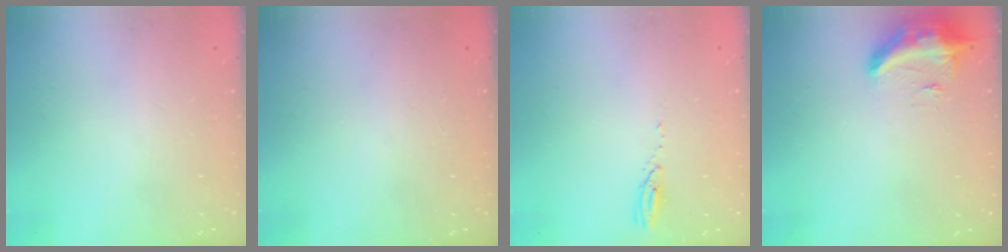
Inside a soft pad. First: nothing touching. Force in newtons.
{"total": 0.0}
{"total": 3.0, "press": 2.9, "slide": 0.3}
{"total": 9.5, "press": 9.4, "slide": 1.2}